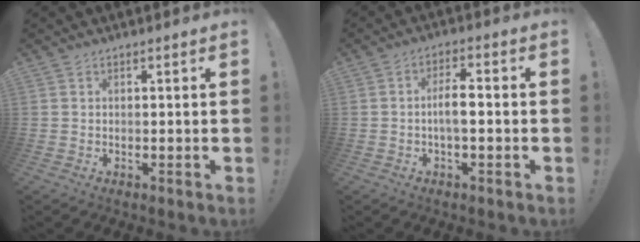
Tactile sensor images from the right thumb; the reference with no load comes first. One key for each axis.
{"total": 6.0, "fx": -1.0, "fy": 1.9, "fz": 5.6, "tx": -0.102, "ty": 0.007, "tz": -0.021}